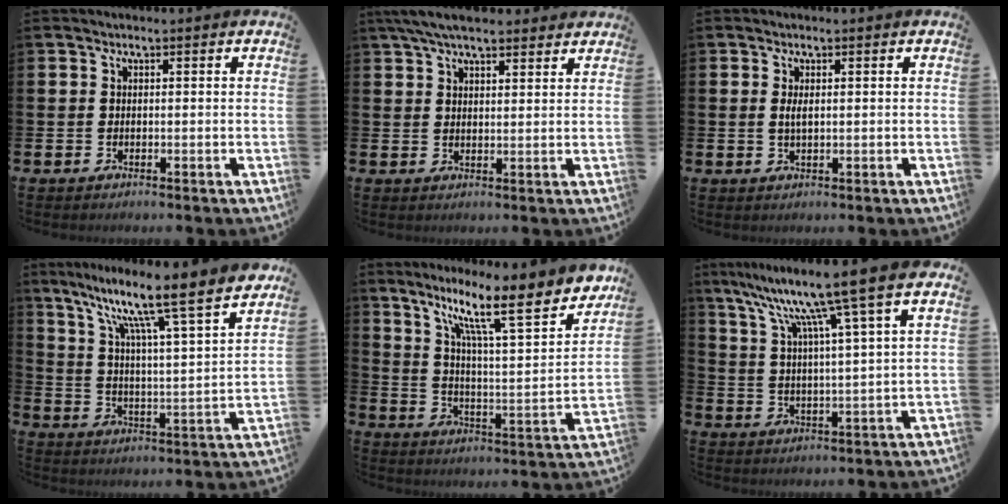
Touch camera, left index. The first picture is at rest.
{"total": 5.7, "force": [5.1, 1.3, 2.2], "torque": [-0.055, -0.011, 0.094]}
{"total": 1.7, "force": [0.4, 0.6, 1.6], "torque": [-0.027, 0.000, 0.005]}
{"total": 10.7, "force": [8.7, 0.5, 6.2], "torque": [-0.133, -0.074, 0.133]}
{"total": 13.7, "force": [9.5, 2.5, 9.5], "torque": [-0.175, -0.058, 0.148]}
{"total": 11.0, "force": [8.5, -0.2, 7.0], "torque": [-0.152, -0.051, 0.132]}